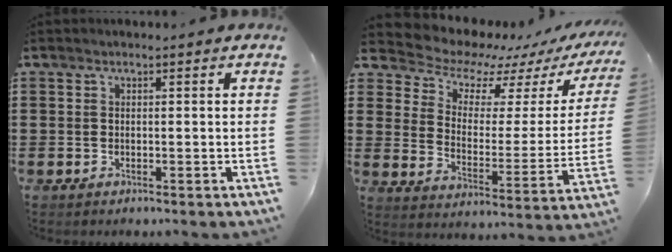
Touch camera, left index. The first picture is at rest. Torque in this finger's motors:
{"motor_torque": [2.14, 0.00, 0.09, -0.01]}